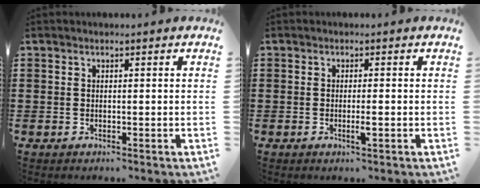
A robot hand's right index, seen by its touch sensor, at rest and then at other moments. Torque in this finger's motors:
{"motor_torque": [-0.20, 0.28, 0.02, 0.01]}